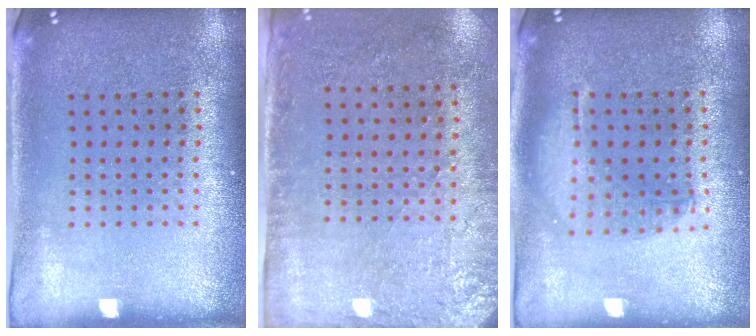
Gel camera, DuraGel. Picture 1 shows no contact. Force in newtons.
{"total": 2.8, "press": 2.3, "slide": 1.6}
{"total": 1.3, "press": 1.3, "slide": 0.4}